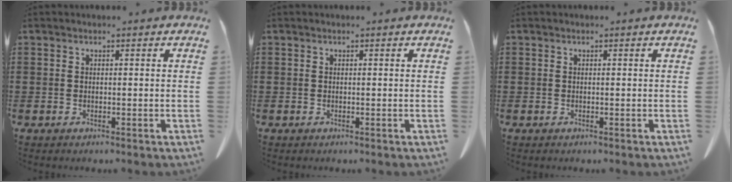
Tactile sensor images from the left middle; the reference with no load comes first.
{"total": 0.0}
{"total": 0.0}